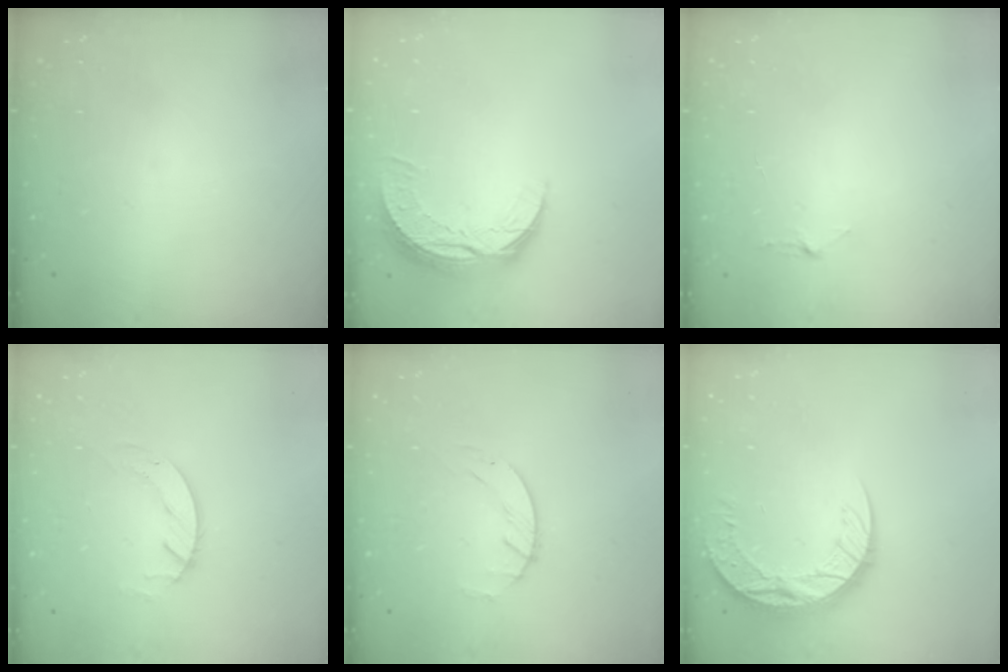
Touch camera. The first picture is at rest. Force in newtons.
{"total": 8.9, "press": 8.9, "slide": 0.6}
{"total": 2.9, "press": 2.9, "slide": 0.3}
{"total": 4.2, "press": 4.1, "slide": 0.5}
{"total": 1.6, "press": 1.6, "slide": 0.3}
{"total": 11.6, "press": 11.6, "slide": 0.9}